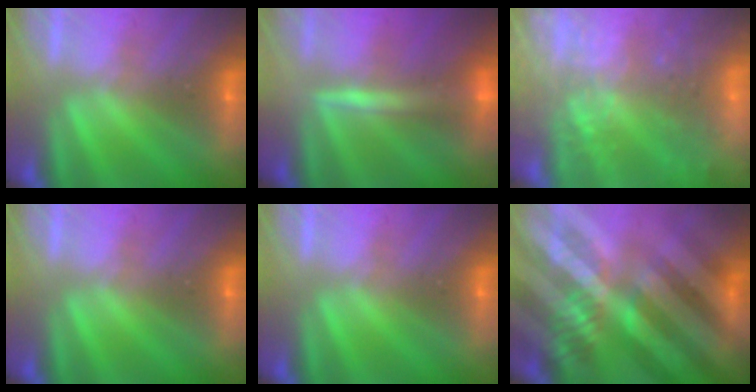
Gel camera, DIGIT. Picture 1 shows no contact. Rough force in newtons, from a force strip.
{"total": 2.4}
{"total": 7.0}
{"total": 0.0}
{"total": 0.0}
{"total": 6.9}